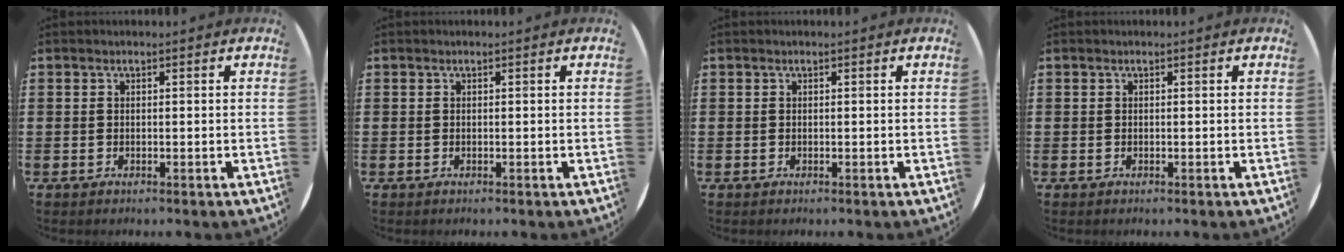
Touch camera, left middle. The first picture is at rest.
{"total": 0.0}
{"total": 0.0}
{"total": 0.0}